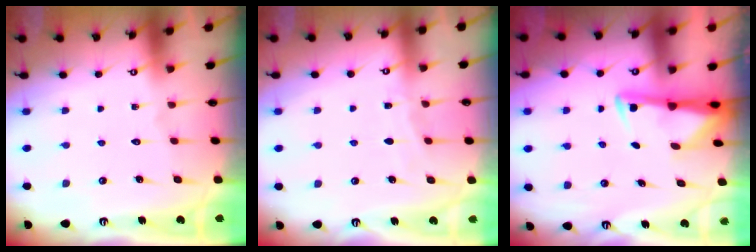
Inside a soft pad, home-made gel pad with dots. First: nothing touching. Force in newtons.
{"total": 4.1, "press": 4.1, "slide": 0.5}
{"total": 3.0, "press": 2.9, "slide": 0.5}